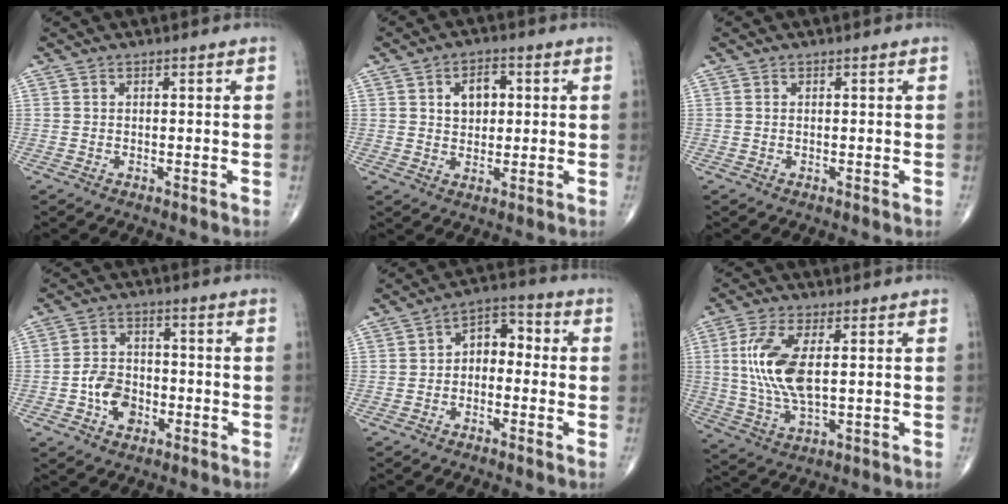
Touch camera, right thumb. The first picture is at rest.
{"total": 5.7, "force": [1.5, 3.9, 4.0], "torque": [-0.037, 0.001, 0.020]}
{"total": 0.0}
{"total": 6.3, "force": [-2.3, 4.7, 3.6], "torque": [-0.038, 0.024, -0.045]}
{"total": 6.4, "force": [-0.7, 4.3, 4.6], "torque": [-0.044, 0.036, -0.028]}
{"total": 11.6, "force": [1.7, 4.8, 10.4], "torque": [-0.230, -0.007, 0.038]}